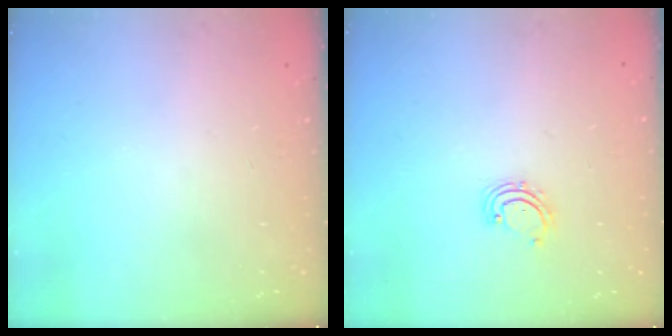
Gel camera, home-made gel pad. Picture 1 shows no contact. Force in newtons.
{"total": 2.9, "press": 2.9, "slide": 0.4}